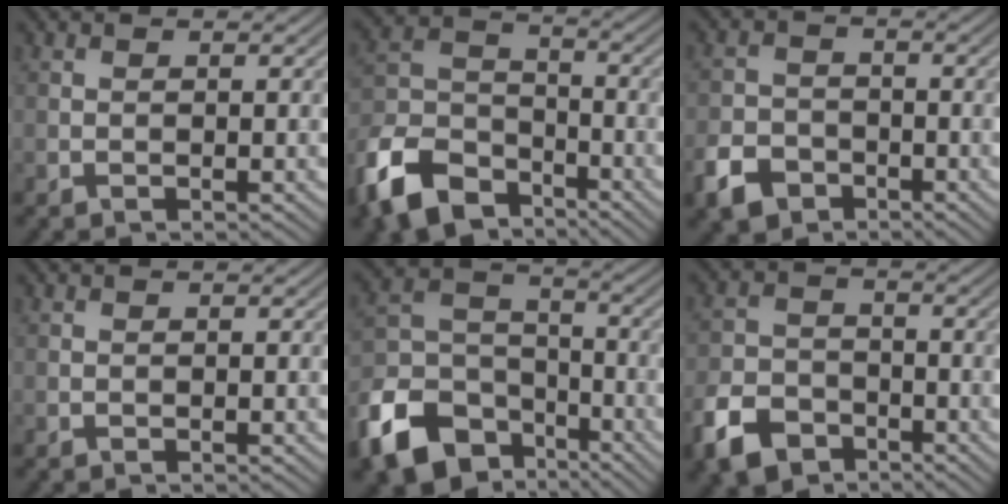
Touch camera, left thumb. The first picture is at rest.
{"total": 12.7, "force": [-8.5, 7.0, 6.3], "torque": [-0.155, -0.017, -0.183]}
{"total": 5.1, "force": [-3.2, 3.4, 2.1], "torque": [-0.049, -0.004, -0.070]}
{"total": 0.0}
{"total": 14.3, "force": [-8.3, 9.4, 6.9], "torque": [-0.189, -0.028, -0.162]}
{"total": 7.1, "force": [-4.5, 4.4, 3.1], "torque": [-0.076, -0.006, -0.101]}